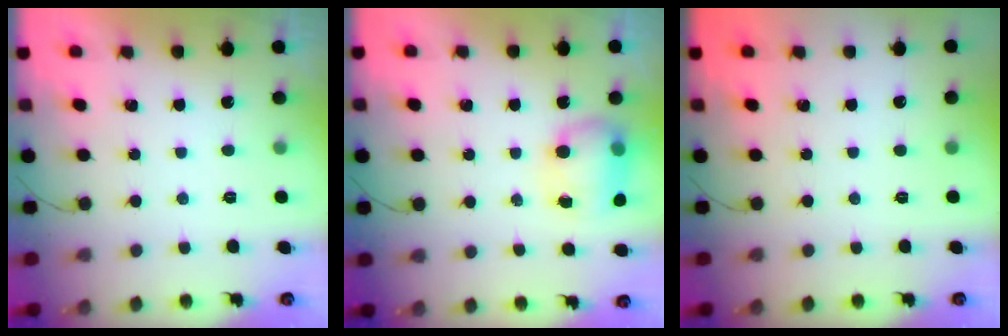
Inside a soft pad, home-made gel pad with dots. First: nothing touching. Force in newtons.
{"total": 11.9, "press": 9.6, "slide": 7.0}
{"total": 0.0}